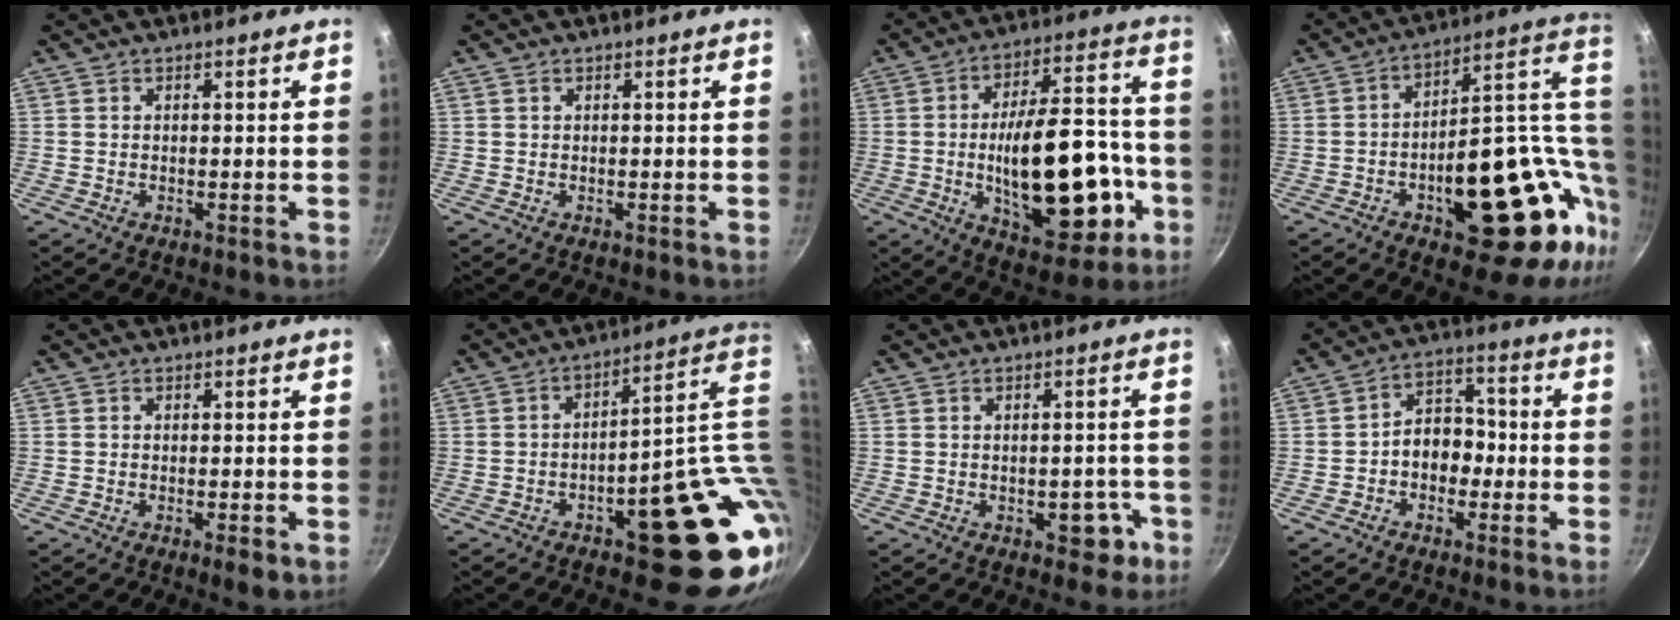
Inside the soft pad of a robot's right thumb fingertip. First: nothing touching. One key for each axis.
{"total": 0.0}
{"total": 25.5, "fx": -5.6, "fy": 12.1, "fz": 21.7, "tx": -0.294, "ty": 0.040, "tz": -0.060}
{"total": 28.2, "fx": -3.0, "fy": 14.4, "fz": 24.1, "tx": -0.277, "ty": 0.016, "tz": -0.025}
{"total": 2.6, "fx": -1.1, "fy": 0.8, "fz": 2.2, "tx": -0.040, "ty": 0.002, "tz": -0.018}
{"total": 23.1, "fx": -1.4, "fy": 10.1, "fz": 20.8, "tx": -0.192, "ty": 0.011, "tz": 0.001}
{"total": 5.3, "fx": -2.2, "fy": 3.3, "fz": 3.6, "tx": -0.015, "ty": 0.019, "tz": -0.022}
{"total": 7.4, "fx": -1.9, "fy": 5.6, "fz": 4.5, "tx": -0.023, "ty": 0.036, "tz": -0.040}